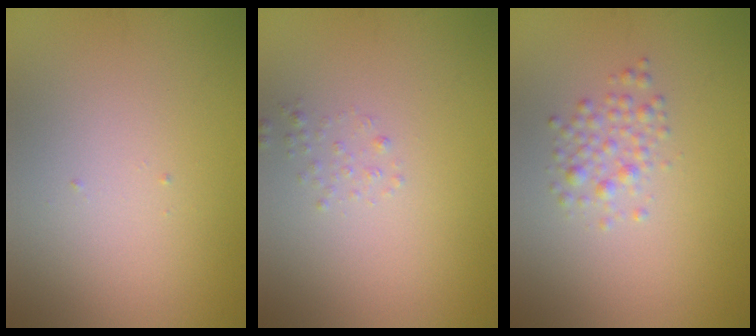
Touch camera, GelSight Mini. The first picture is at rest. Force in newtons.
{"total": 0.8, "press": 0.8, "slide": 0.1}
{"total": 1.9, "press": 1.9, "slide": 0.1}